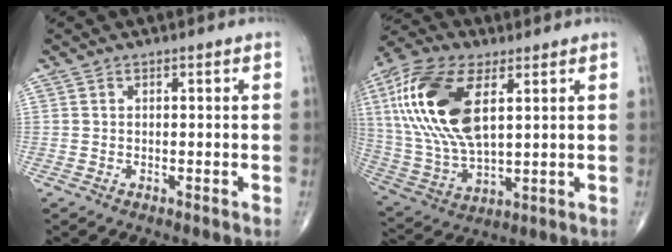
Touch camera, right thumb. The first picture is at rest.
{"total": 20.8, "force": [6.1, 10.2, 17.1], "torque": [-0.360, -0.010, 0.113]}